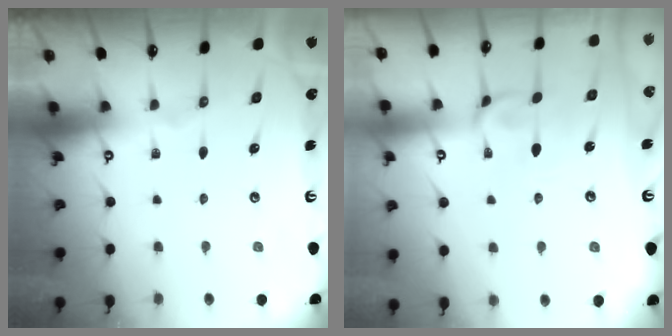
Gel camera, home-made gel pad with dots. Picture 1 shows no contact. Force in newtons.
{"total": 2.3, "press": 2.2, "slide": 0.6}